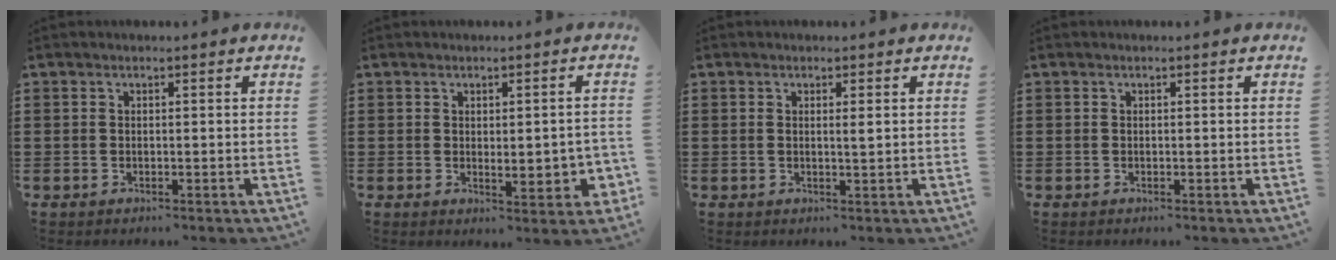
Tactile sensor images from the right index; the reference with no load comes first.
{"total": 3.3, "force": [0.2, 1.4, 3.0], "torque": [-0.041, 0.001, 0.001]}
{"total": 1.2, "force": [0.4, 0.0, 1.2], "torque": [-0.024, 0.000, 0.006]}
{"total": 0.0}